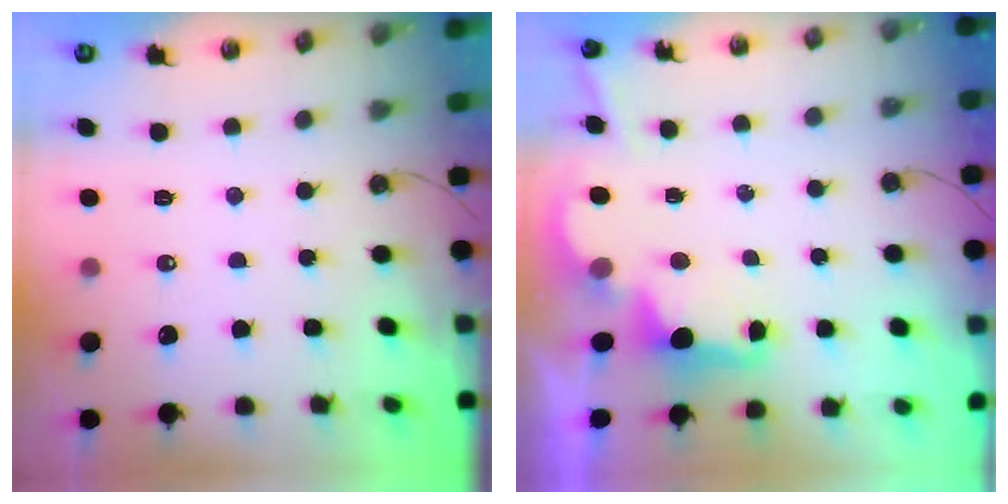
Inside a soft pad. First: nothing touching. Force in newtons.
{"total": 2.7, "press": 2.6, "slide": 0.8}